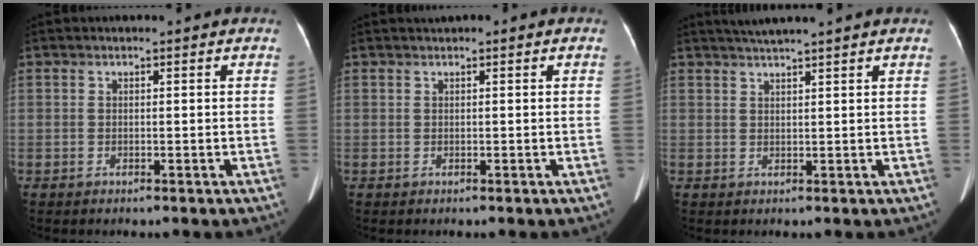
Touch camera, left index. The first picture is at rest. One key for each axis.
{"total": 1.0, "fx": 0.7, "fy": 0.3, "fz": 0.6, "tx": -0.012, "ty": 0.014, "tz": 0.010}
{"total": 4.7, "fx": 4.1, "fy": -0.9, "fz": 2.1, "tx": -0.033, "ty": 0.023, "tz": 0.067}